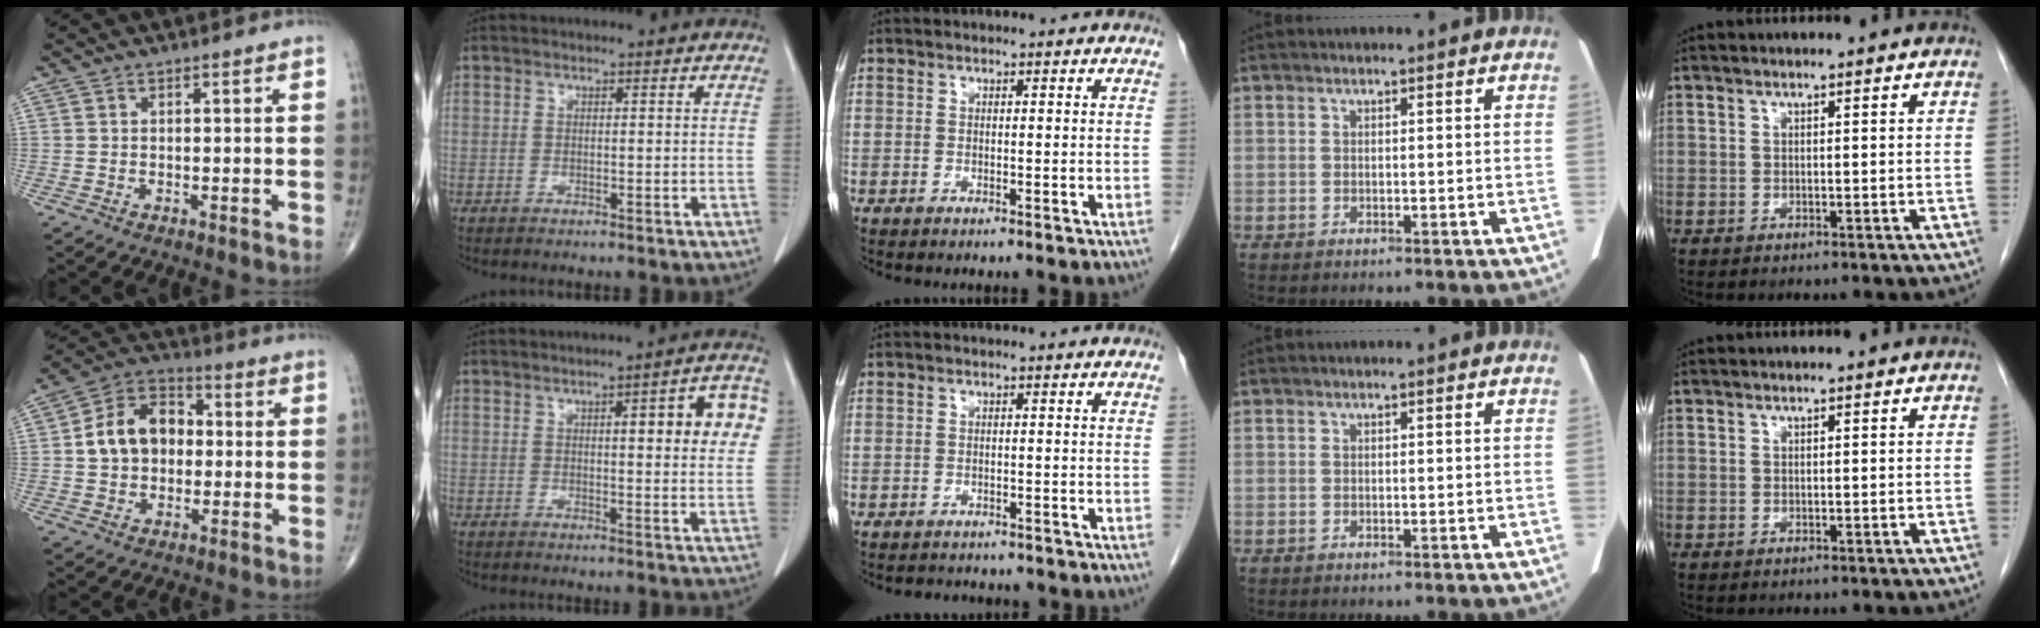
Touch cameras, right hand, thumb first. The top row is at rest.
{"thumb": {"total": 12.3, "force": [0.4, 9.1, 8.2], "torque": [-0.116, 0.030, -0.002]}, "index": {"total": 9.4, "force": [2.4, 1.9, 8.9], "torque": [-0.108, 0.015, 0.024]}, "middle": {"total": 4.4, "force": [-3.9, 1.7, 1.2], "torque": [-0.014, 0.000, -0.046]}}